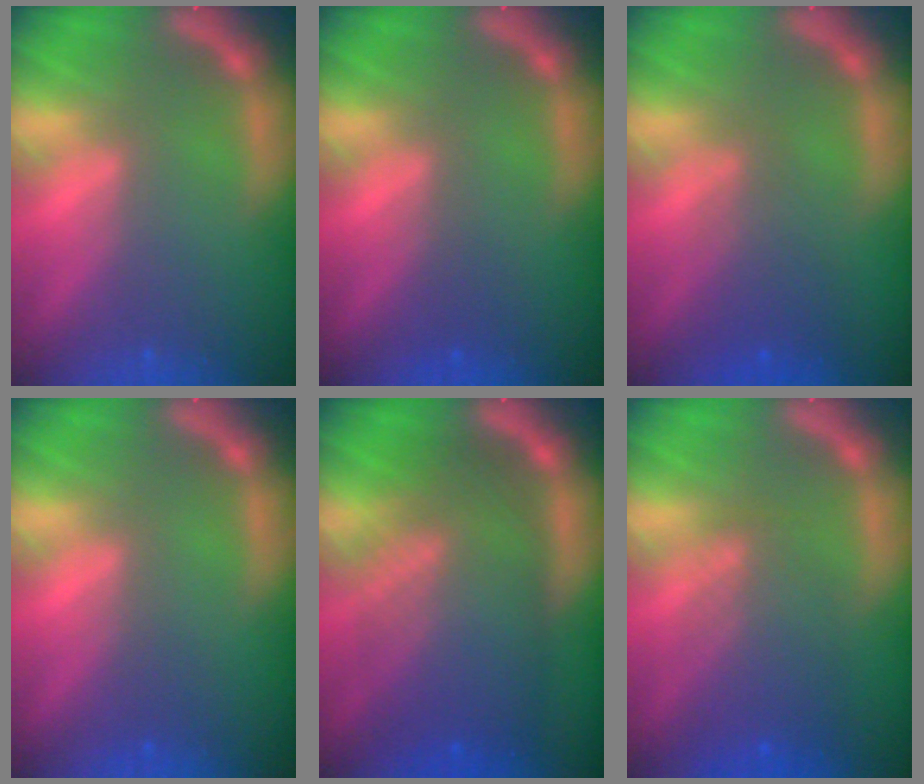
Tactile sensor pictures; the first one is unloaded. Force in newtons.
{"total": 1.0}
{"total": 3.0}
{"total": 1.0}
{"total": 10.0}
{"total": 5.1}